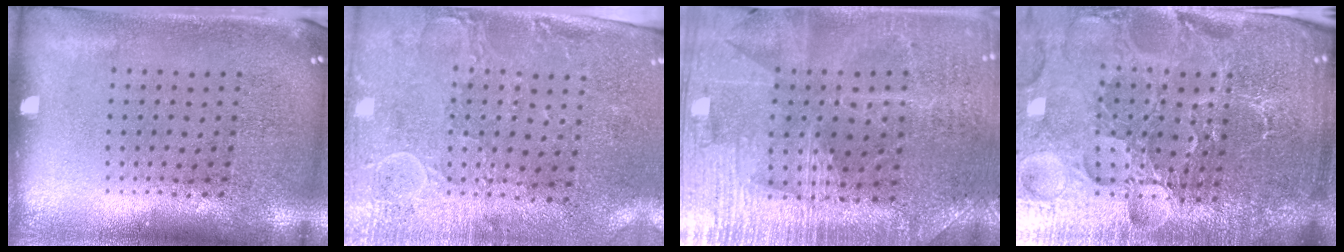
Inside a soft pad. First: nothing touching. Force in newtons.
{"total": 3.0, "press": 2.4, "slide": 1.7}
{"total": 3.0, "press": 3.0, "slide": 0.5}
{"total": 5.8, "press": 5.4, "slide": 2.3}